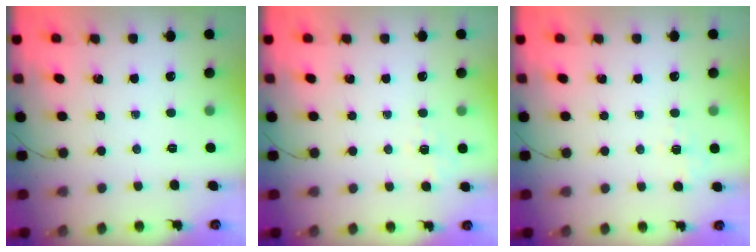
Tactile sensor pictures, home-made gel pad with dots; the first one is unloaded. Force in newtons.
{"total": 1.9, "press": 0.8, "slide": 1.7}
{"total": 1.9, "press": 0.8, "slide": 1.7}